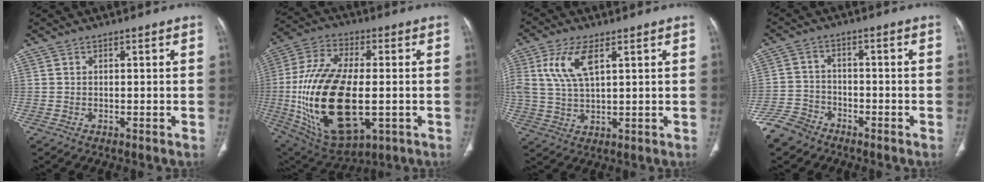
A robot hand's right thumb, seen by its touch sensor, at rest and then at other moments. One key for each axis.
{"total": 26.7, "fx": -3.2, "fy": 13.4, "fz": 22.9, "tx": -0.463, "ty": -0.007, "tz": -0.033}
{"total": 8.8, "fx": 3.3, "fy": 3.8, "fz": 7.3, "tx": -0.162, "ty": -0.004, "tz": 0.070}
{"total": 7.0, "fx": -5.4, "fy": 4.1, "fz": 1.7, "tx": -0.034, "ty": 0.019, "tz": -0.109}